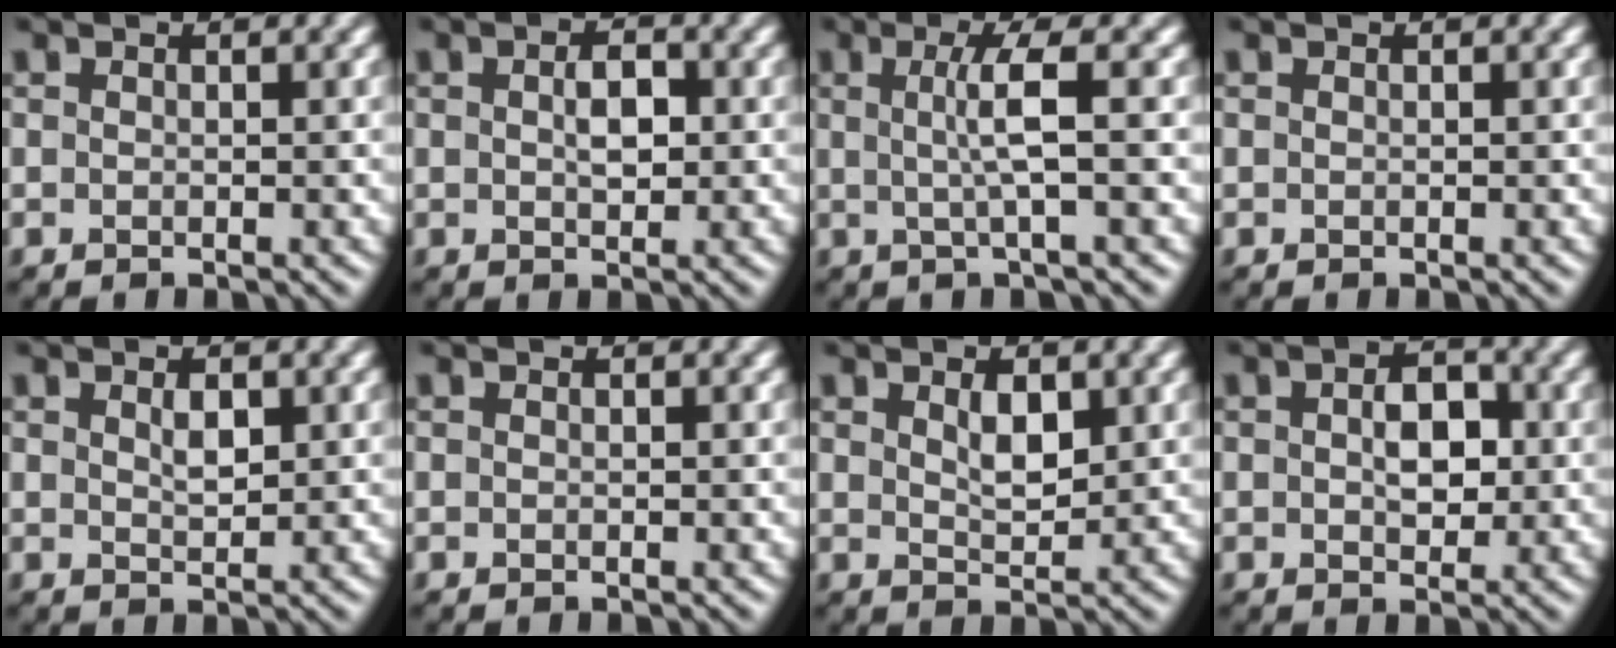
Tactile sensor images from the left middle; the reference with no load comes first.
{"total": 2.4, "force": [0.3, 1.3, 2.0], "torque": [-0.038, 0.004, 0.003]}
{"total": 3.5, "force": [0.2, 0.5, 3.4], "torque": [-0.065, 0.002, 0.000]}
{"total": 0.0}
{"total": 1.6, "force": [0.7, 0.7, 1.3], "torque": [-0.024, 0.000, 0.014]}
{"total": 0.0}
{"total": 2.4, "force": [1.0, 1.1, 1.9], "torque": [-0.034, -0.002, 0.019]}
{"total": 3.6, "force": [0.3, 2.2, 2.9], "torque": [-0.048, 0.004, 0.002]}